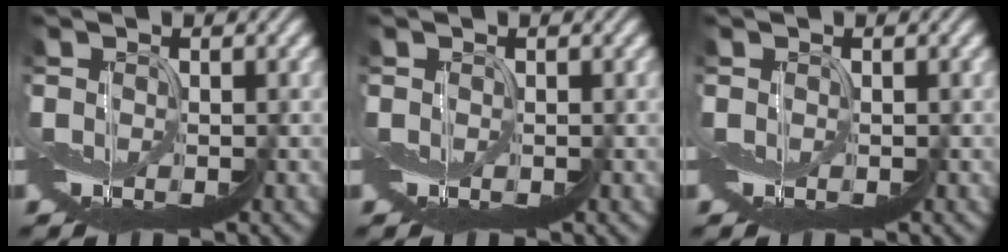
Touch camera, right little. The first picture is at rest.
{"total": 0.0}
{"total": 0.0}